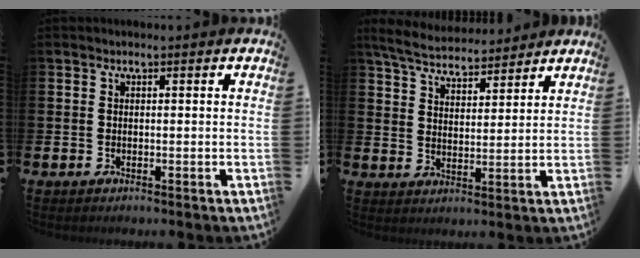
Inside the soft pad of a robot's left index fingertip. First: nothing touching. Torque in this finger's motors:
{"motor_torque": [1.07, -1.08, 0.34, 0.13]}